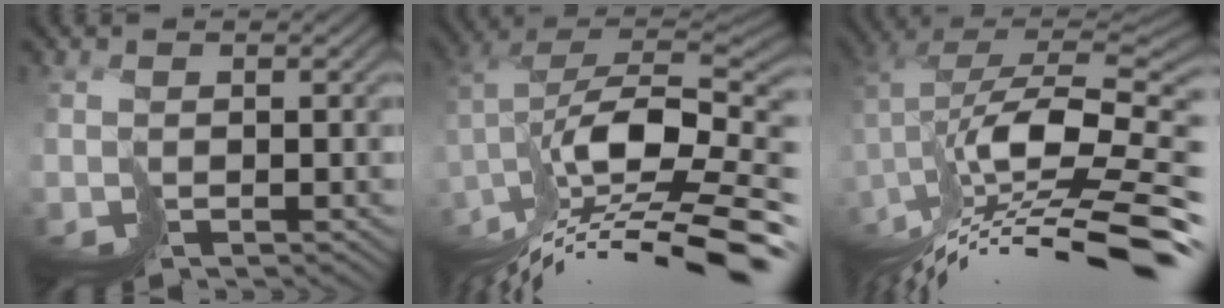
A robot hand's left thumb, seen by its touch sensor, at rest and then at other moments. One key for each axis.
{"total": 14.6, "fx": -8.2, "fy": 5.5, "fz": 10.8, "tx": -0.212, "ty": 0.002, "tz": -0.137}
{"total": 15.0, "fx": -6.9, "fy": 5.2, "fz": 12.3, "tx": -0.219, "ty": 0.013, "tz": -0.113}